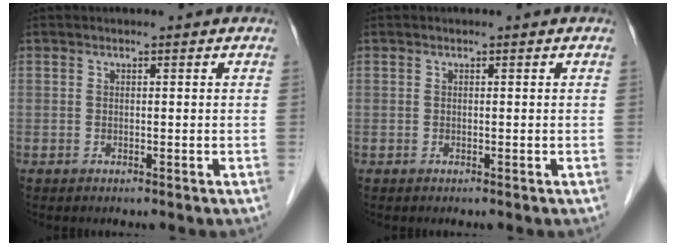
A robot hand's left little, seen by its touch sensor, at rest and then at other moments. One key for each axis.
{"total": 0.0}